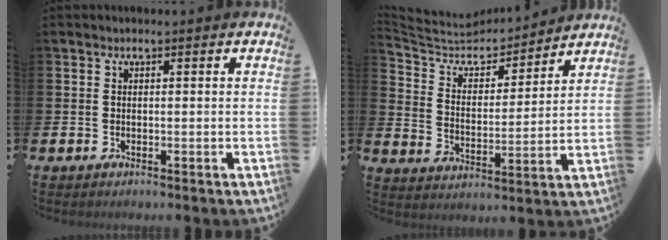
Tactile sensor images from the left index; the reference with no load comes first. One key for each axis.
{"total": 7.3, "fx": 6.9, "fy": 2.0, "fz": 1.3, "tx": -0.067, "ty": -0.057, "tz": 0.119}